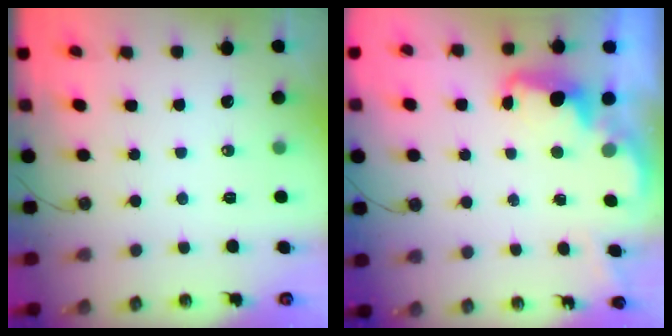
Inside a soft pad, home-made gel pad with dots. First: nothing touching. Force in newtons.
{"total": 2.4, "press": 2.3, "slide": 0.5}